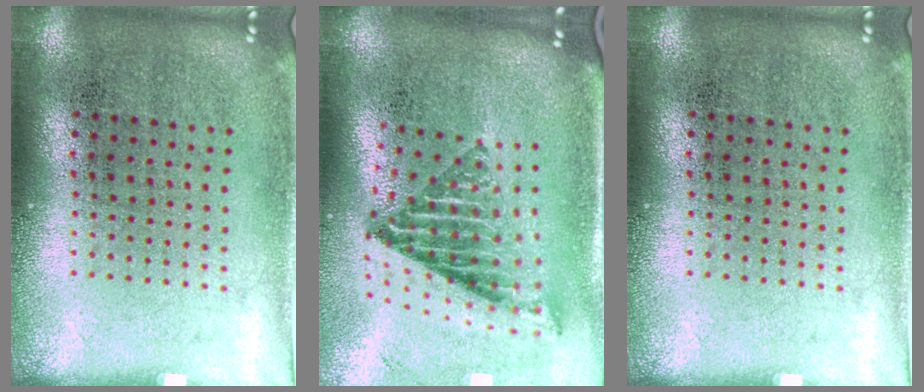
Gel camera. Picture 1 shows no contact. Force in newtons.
{"total": 1.8, "press": 1.4, "slide": 1.2}
{"total": 0.0}